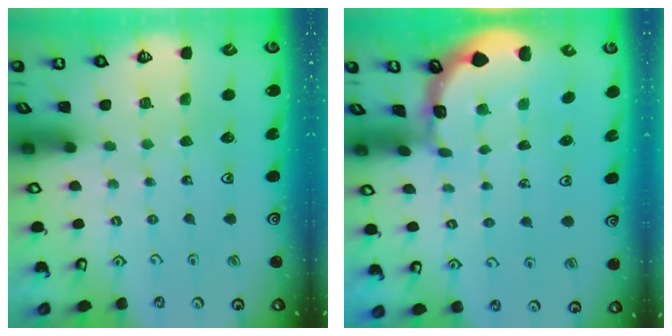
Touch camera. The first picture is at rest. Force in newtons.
{"total": 1.0, "press": 1.0, "slide": 0.2}